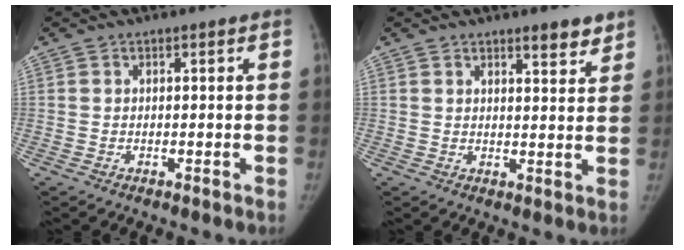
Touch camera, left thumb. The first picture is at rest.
{"total": 4.0, "force": [3.2, 1.0, 2.2], "torque": [-0.016, -0.024, 0.043]}